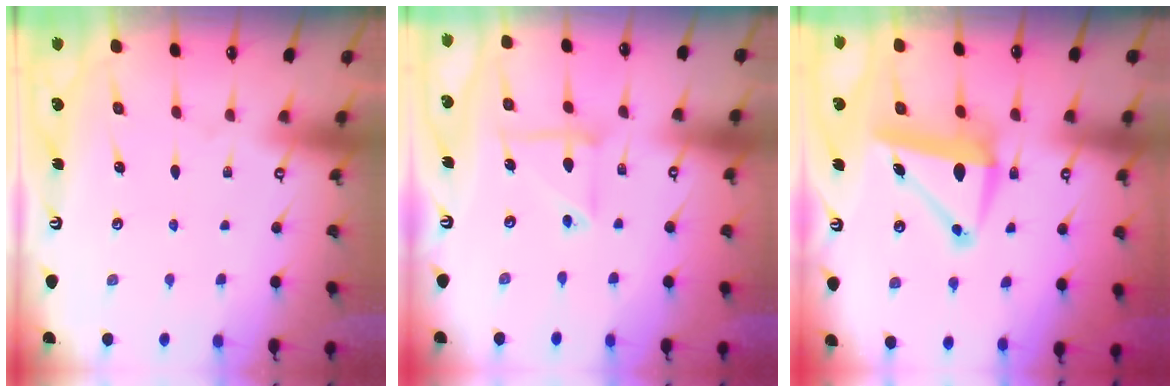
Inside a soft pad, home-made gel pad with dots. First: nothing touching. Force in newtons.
{"total": 9.1, "press": 9.1, "slide": 1.0}
{"total": 9.7, "press": 9.3, "slide": 2.8}